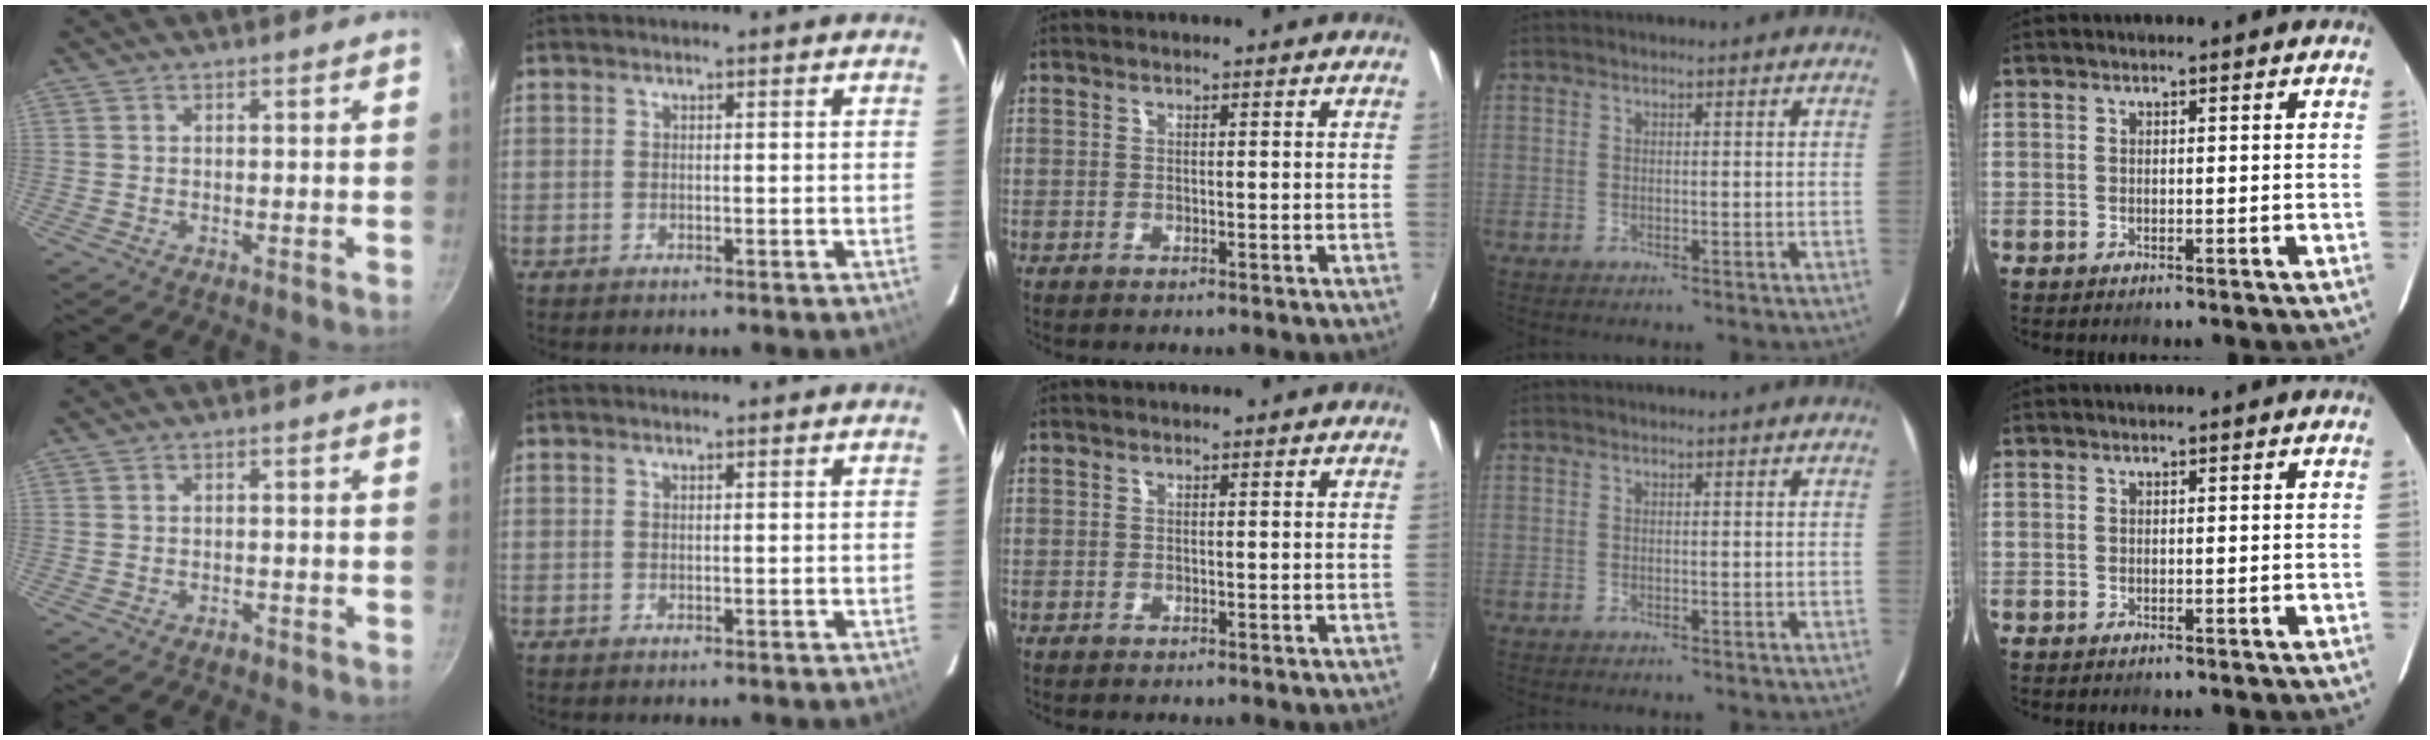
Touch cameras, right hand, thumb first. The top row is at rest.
{"thumb": {"total": 1.0, "force": [-0.8, 0.5, 0.4], "torque": [-0.007, 0.009, -0.009]}}